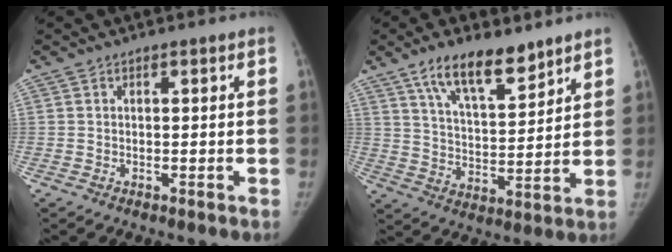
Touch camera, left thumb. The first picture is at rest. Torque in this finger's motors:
{"motor_torque": [1.15, 1.17, 1.00, -1.44, 0.10]}